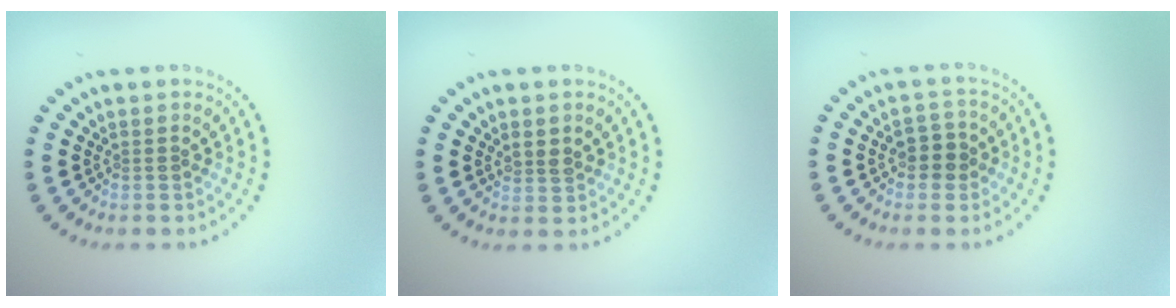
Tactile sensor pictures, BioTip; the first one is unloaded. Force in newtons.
{"total": 1.6, "press": 1.4, "slide": 0.8}
{"total": 2.6, "press": 2.5, "slide": 0.8}